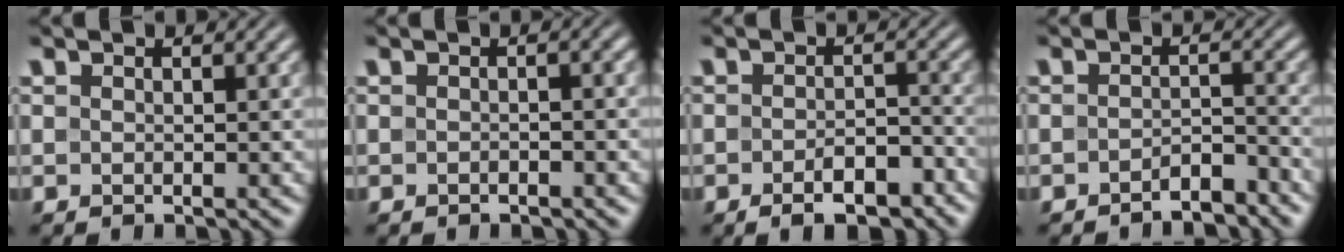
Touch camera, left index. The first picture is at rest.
{"total": 1.5, "force": [-0.5, 0.4, 1.4], "torque": [-0.017, -0.001, -0.011]}
{"total": 4.6, "force": [-2.7, 1.8, 3.3], "torque": [-0.048, 0.002, -0.037]}
{"total": 2.5, "force": [-2.1, 0.6, 1.2], "torque": [-0.019, 0.007, -0.037]}